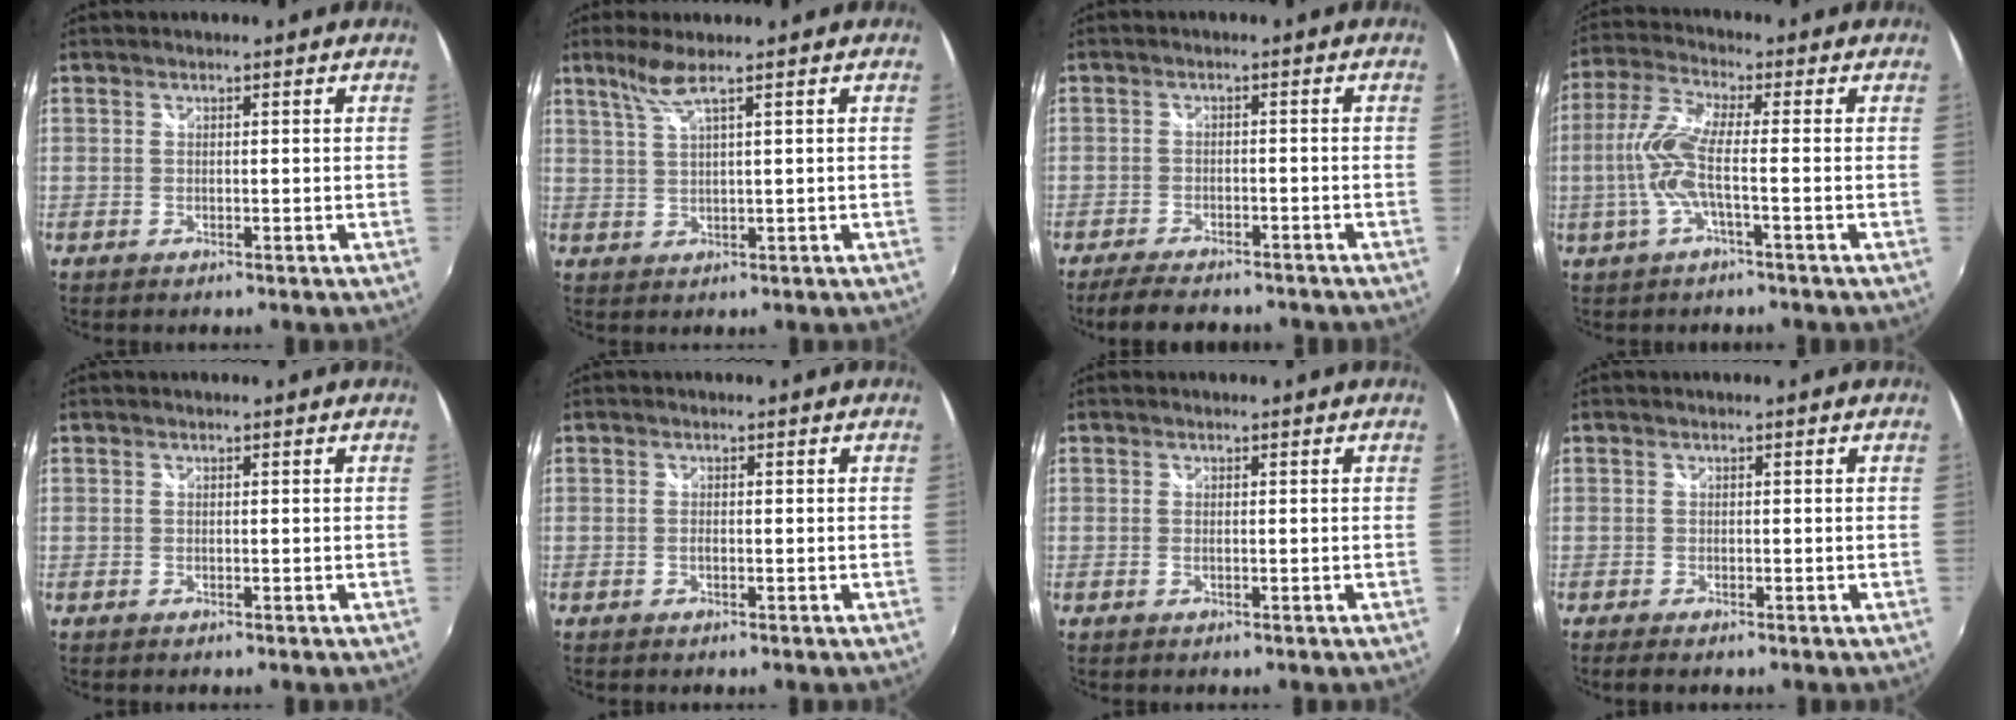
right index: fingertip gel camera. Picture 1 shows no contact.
{"total": 3.7, "force": [2.4, -0.5, 2.7], "torque": [-0.059, -0.003, 0.053]}
{"total": 9.2, "force": [-7.8, 2.7, 4.1], "torque": [-0.098, -0.019, -0.122]}
{"total": 8.4, "force": [-1.8, 0.9, 8.2], "torque": [-0.186, -0.001, -0.034]}
{"total": 0.0}
{"total": 0.6, "force": [-0.2, 0.2, 0.5], "torque": [-0.013, -0.001, -0.006]}
{"total": 0.6, "force": [-0.1, 0.0, 0.6], "torque": [-0.012, -0.001, -0.003]}
{"total": 1.8, "force": [-1.4, 0.6, 1.0], "torque": [-0.021, -0.010, -0.024]}